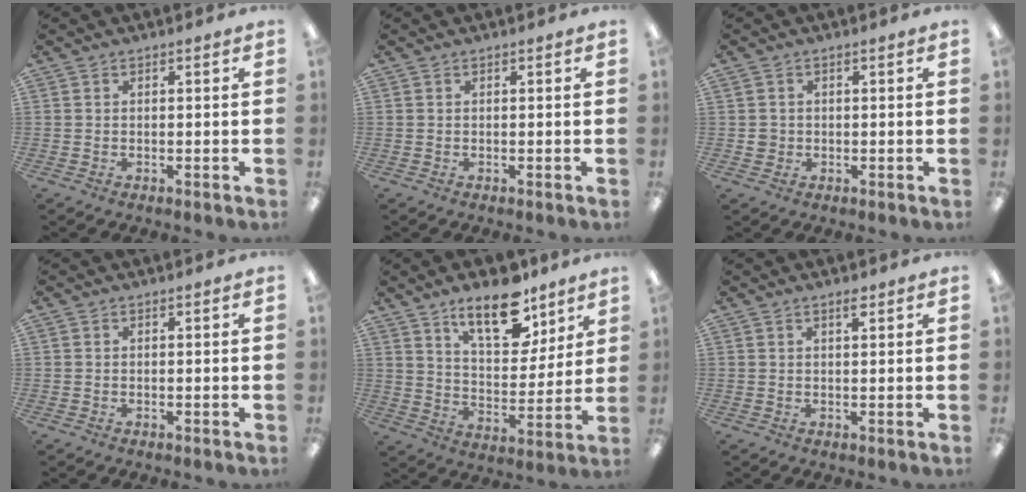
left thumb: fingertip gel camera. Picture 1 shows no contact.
{"total": 0.0}
{"total": 2.2, "force": [0.0, 2.1, 0.5], "torque": [-0.003, 0.001, -0.002]}
{"total": 0.0}
{"total": 15.8, "force": [10.9, 7.1, 8.8], "torque": [-0.129, -0.057, 0.188]}
{"total": 1.9, "force": [1.4, 0.4, 1.2], "torque": [-0.019, -0.004, 0.023]}